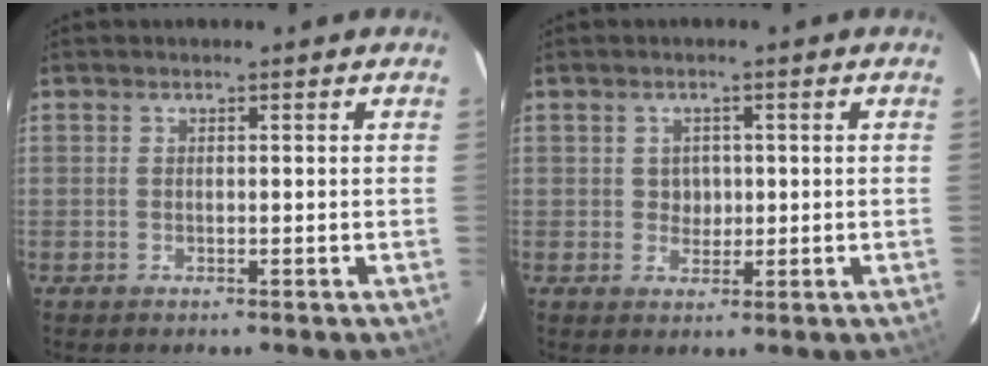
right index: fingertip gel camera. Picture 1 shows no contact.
{"total": 2.6, "force": [0.2, 2.5, 0.7], "torque": [-0.007, 0.008, 0.004]}